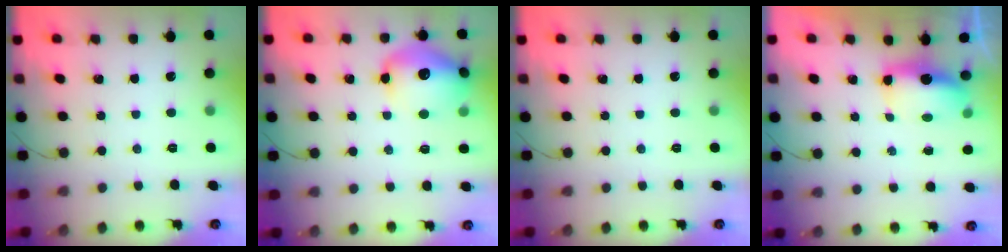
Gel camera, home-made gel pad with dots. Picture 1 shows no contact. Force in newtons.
{"total": 15.0, "press": 14.9, "slide": 1.6}
{"total": 0.0}
{"total": 7.6, "press": 7.5, "slide": 0.8}